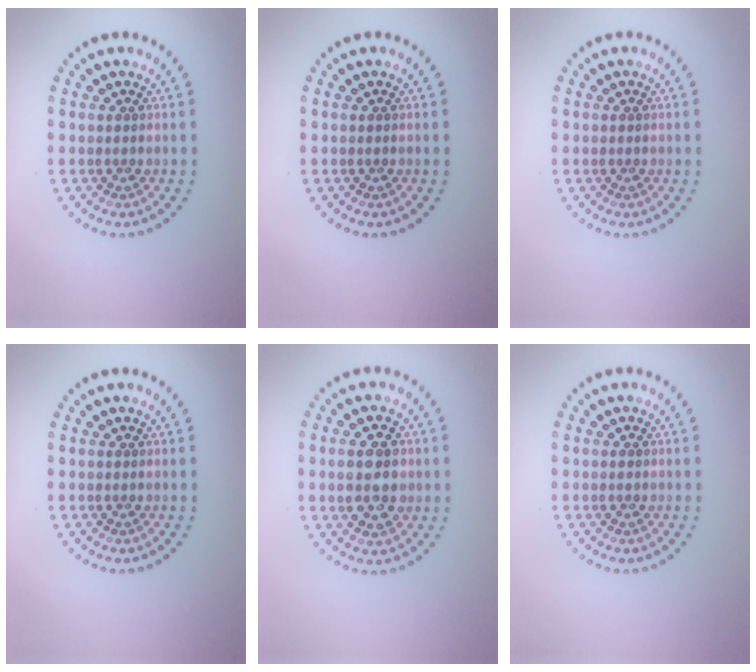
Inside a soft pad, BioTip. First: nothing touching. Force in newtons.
{"total": 0.0}
{"total": 0.0}
{"total": 0.0}
{"total": 4.3, "press": 4.3, "slide": 0.4}
{"total": 0.5, "press": 0.4, "slide": 0.3}